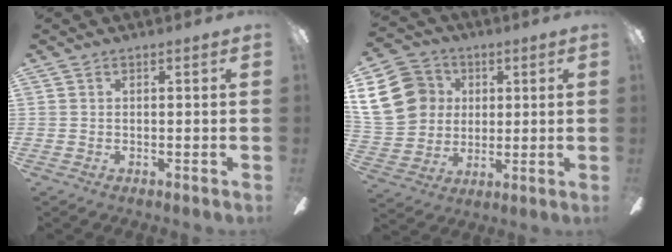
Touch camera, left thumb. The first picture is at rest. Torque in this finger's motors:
{"motor_torque": [2.48, 2.53, 1.85, -0.92, 0.43]}